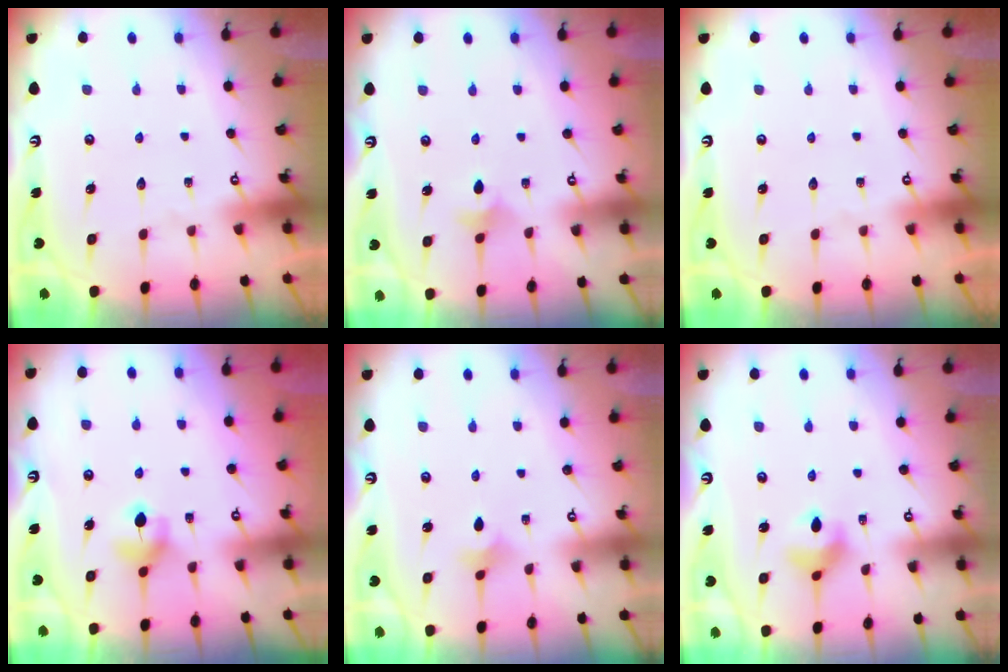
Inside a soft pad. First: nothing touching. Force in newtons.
{"total": 5.9, "press": 5.8, "slide": 1.0}
{"total": 0.0}
{"total": 5.8, "press": 5.7, "slide": 0.9}
{"total": 2.6, "press": 2.5, "slide": 0.5}
{"total": 7.7, "press": 7.4, "slide": 2.2}